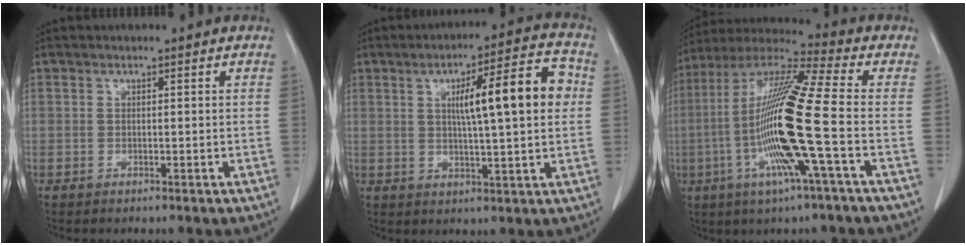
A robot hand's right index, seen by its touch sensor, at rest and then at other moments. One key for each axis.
{"total": 12.4, "fx": 2.2, "fy": 1.3, "fz": 12.1, "tx": -0.177, "ty": 0.023, "tz": 0.032}
{"total": 18.2, "fx": -3.7, "fy": -0.5, "fz": 17.8, "tx": -0.359, "ty": -0.008, "tz": -0.086}